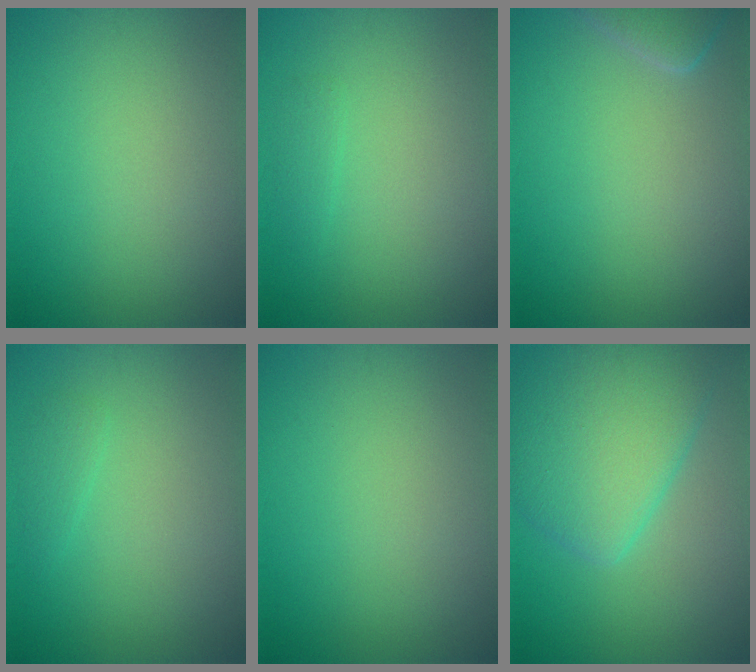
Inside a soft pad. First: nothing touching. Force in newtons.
{"total": 0.8, "press": 0.8, "slide": 0.0}
{"total": 2.3, "press": 2.2, "slide": 0.4}
{"total": 1.0, "press": 1.0, "slide": 0.1}
{"total": 0.0}
{"total": 7.0, "press": 7.0, "slide": 0.5}